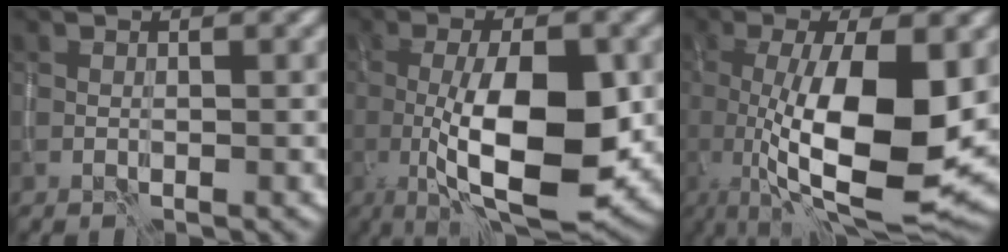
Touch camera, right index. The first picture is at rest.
{"total": 11.1, "force": [-1.3, 3.6, 10.4], "torque": [-0.174, -0.012, -0.020]}
{"total": 11.9, "force": [-0.6, 3.8, 11.3], "torque": [-0.197, -0.016, -0.008]}